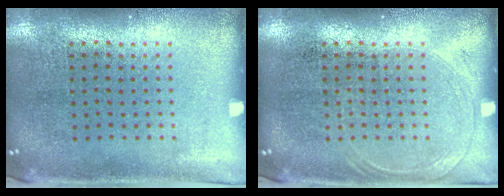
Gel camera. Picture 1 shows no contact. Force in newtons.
{"total": 1.1, "press": 1.0, "slide": 0.3}